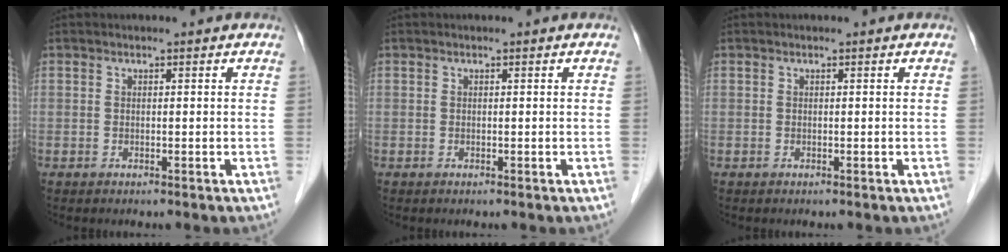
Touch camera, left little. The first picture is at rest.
{"total": 0.0}
{"total": 0.0}